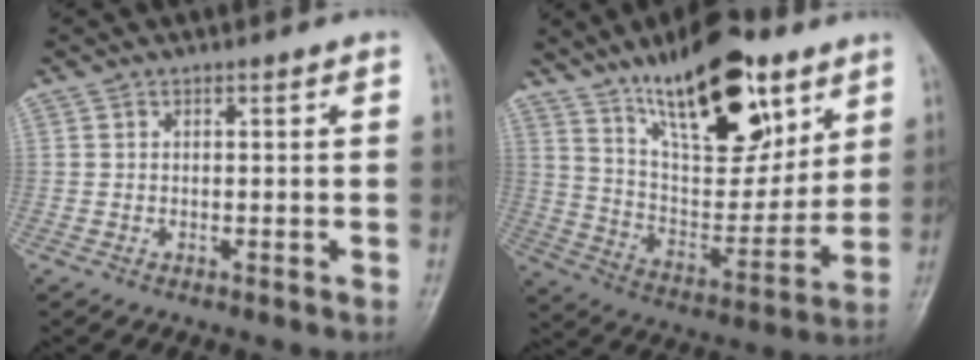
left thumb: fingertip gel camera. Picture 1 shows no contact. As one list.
[{"total": 23.1, "force": [14.1, 9.6, 15.6], "torque": [-0.197, -0.064, 0.243]}]